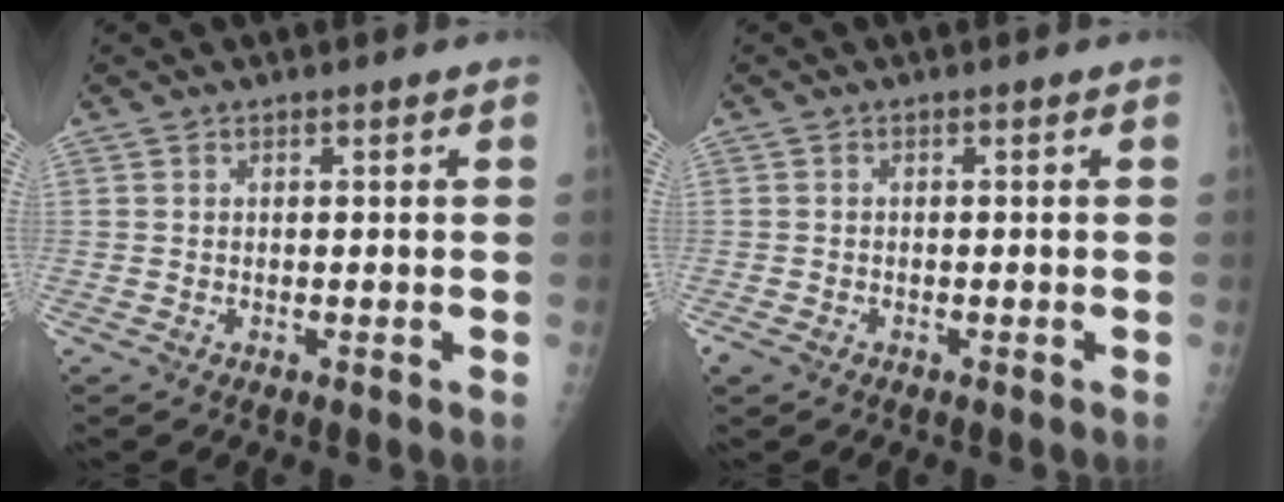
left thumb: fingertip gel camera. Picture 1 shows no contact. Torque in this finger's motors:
{"motor_torque": [0.53, 0.56, -0.02, 0.03, 0.07]}